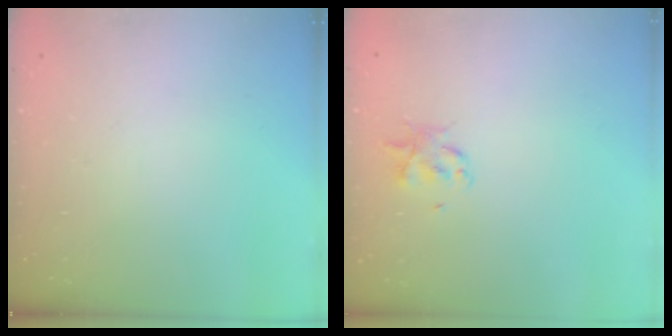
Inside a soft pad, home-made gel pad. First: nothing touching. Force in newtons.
{"total": 2.5, "press": 2.5, "slide": 0.4}